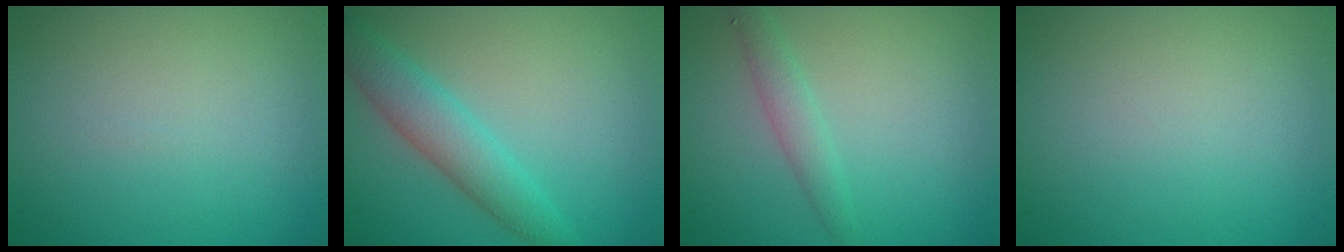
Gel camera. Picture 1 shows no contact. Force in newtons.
{"total": 3.8, "press": 3.8, "slide": 0.0}
{"total": 1.9, "press": 1.9, "slide": 0.1}
{"total": 0.0}